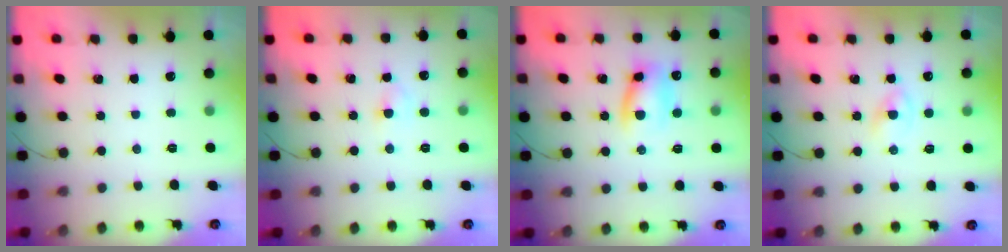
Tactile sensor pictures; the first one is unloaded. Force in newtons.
{"total": 2.9, "press": 2.7, "slide": 0.9}
{"total": 9.5, "press": 9.4, "slide": 1.6}
{"total": 1.6, "press": 1.4, "slide": 0.9}